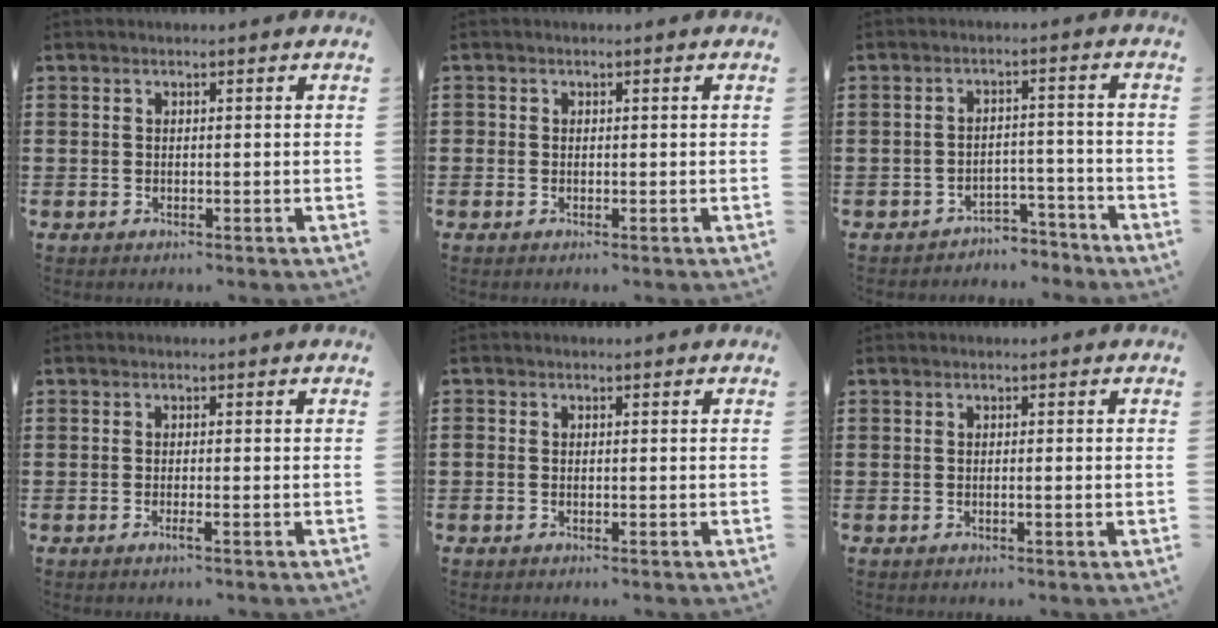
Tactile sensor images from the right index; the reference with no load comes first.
{"total": 0.5, "force": [-0.1, 0.5, 0.0], "torque": [-0.001, 0.004, -0.004]}
{"total": 3.7, "force": [-3.6, 0.8, 0.6], "torque": [-0.013, 0.008, -0.073]}
{"total": 1.3, "force": [-0.8, -0.1, 1.1], "torque": [-0.025, -0.008, -0.016]}
{"total": 0.6, "force": [-0.4, 0.5, 0.2], "torque": [-0.004, 0.002, -0.009]}
{"total": 0.5, "force": [-0.2, -0.1, 0.5], "torque": [-0.008, -0.005, -0.002]}